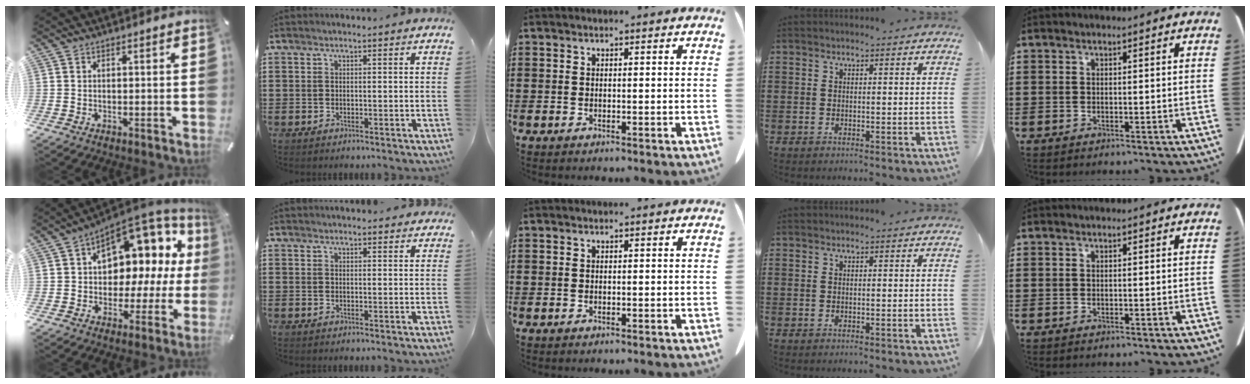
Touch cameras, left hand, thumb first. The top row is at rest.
{"thumb": {"total": 12.4, "force": [6.2, 8.3, 6.8], "torque": [-0.077, -0.067, 0.108]}, "index": {"total": 1.8, "force": [1.8, 0.2, 0.0], "torque": [-0.006, 0.002, 0.035]}}